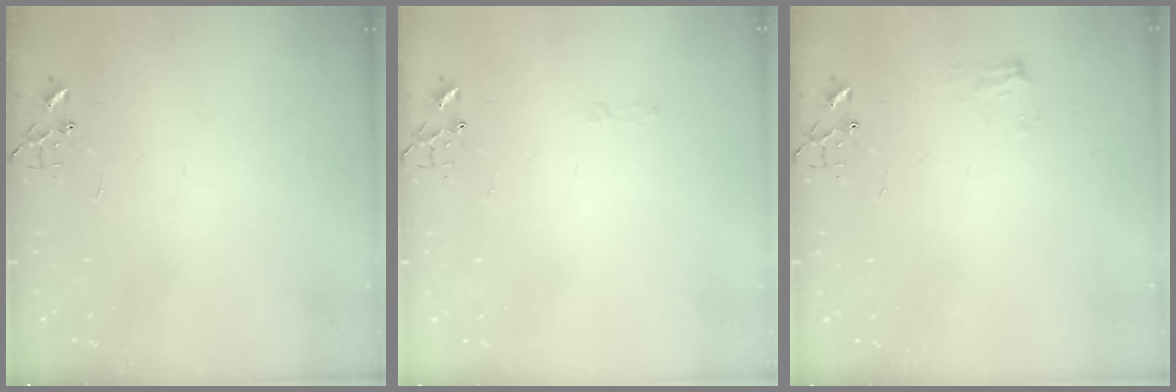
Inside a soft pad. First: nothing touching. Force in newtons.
{"total": 2.8, "press": 2.8, "slide": 0.4}
{"total": 6.8, "press": 6.8, "slide": 0.8}